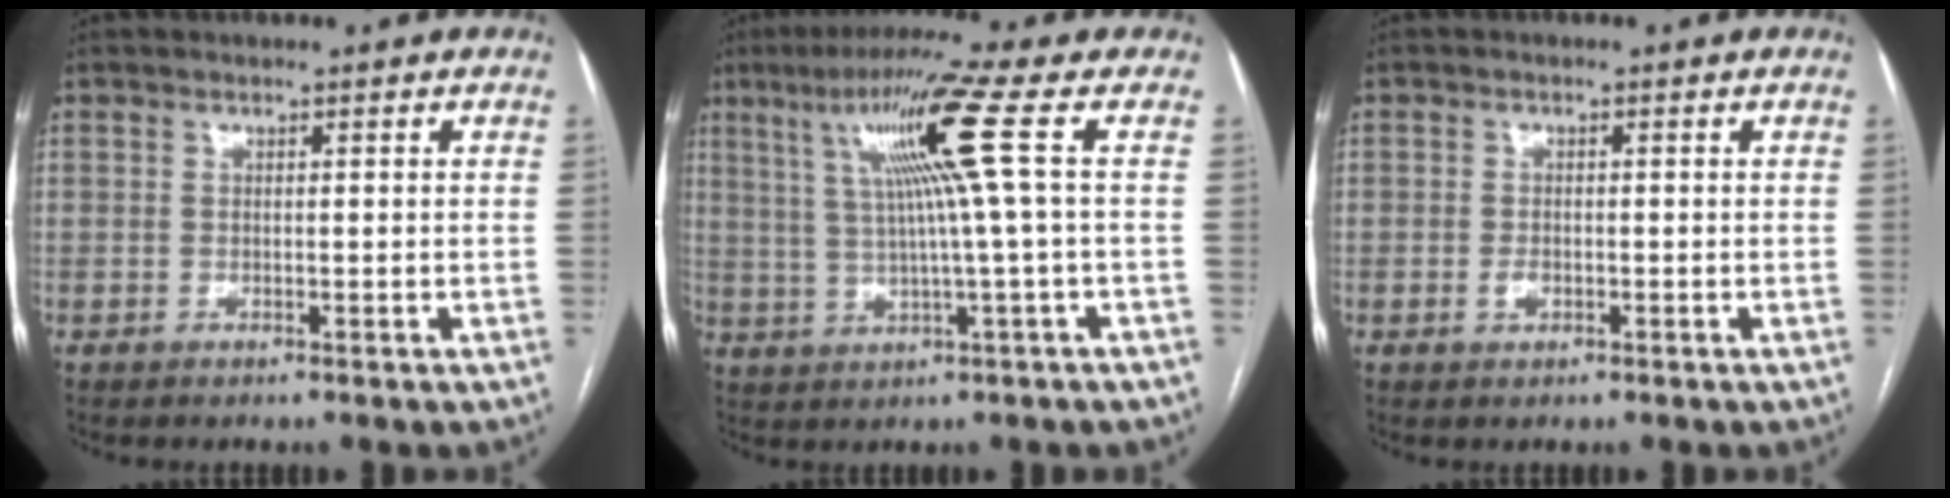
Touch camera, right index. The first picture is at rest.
{"total": 10.8, "force": [3.2, -2.4, 10.0], "torque": [-0.173, 0.020, 0.066]}
{"total": 1.4, "force": [-0.5, 1.0, 0.9], "torque": [-0.016, 0.002, -0.005]}